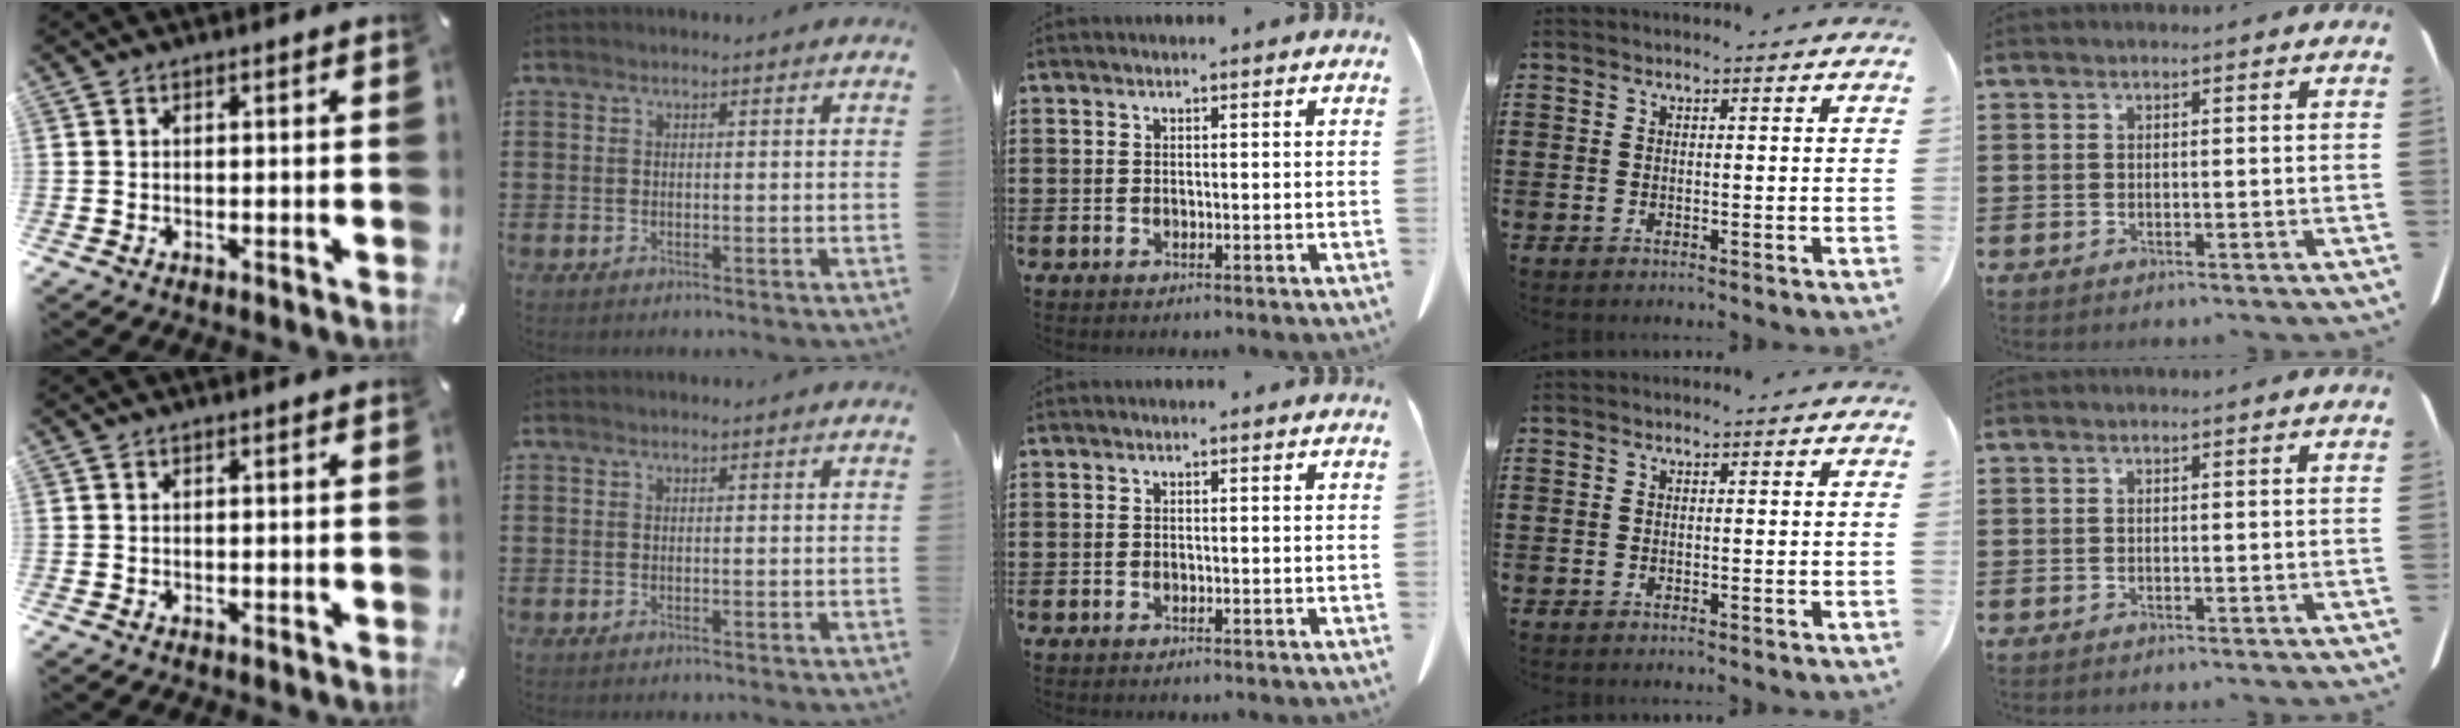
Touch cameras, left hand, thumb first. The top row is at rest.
{}